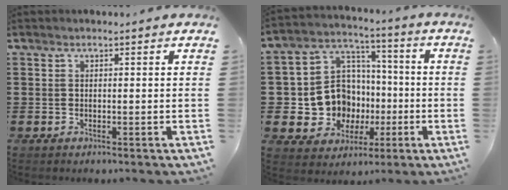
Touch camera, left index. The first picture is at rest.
{"total": 10.4, "force": [-1.2, 9.7, 3.6], "torque": [-0.107, 0.003, -0.014]}